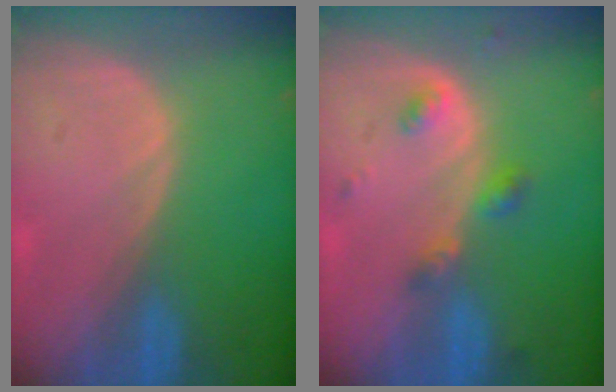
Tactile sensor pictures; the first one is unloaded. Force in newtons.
{"total": 3.8, "press": 3.7, "slide": 1.1}